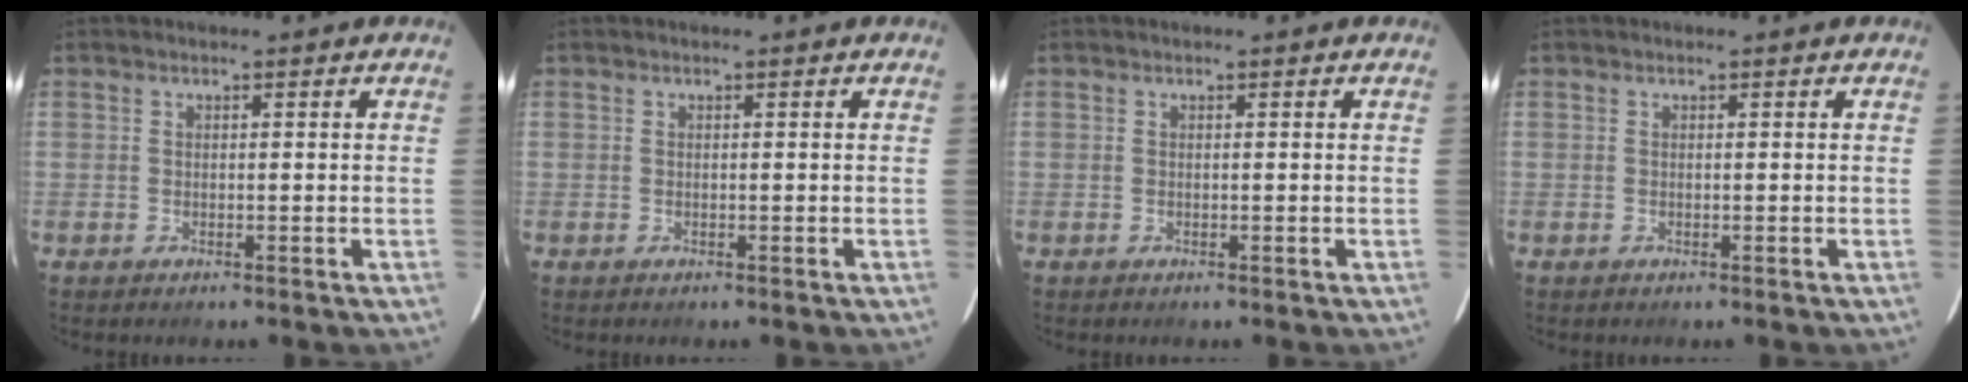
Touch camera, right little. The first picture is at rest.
{"total": 0.0}
{"total": 0.0}
{"total": 0.0}